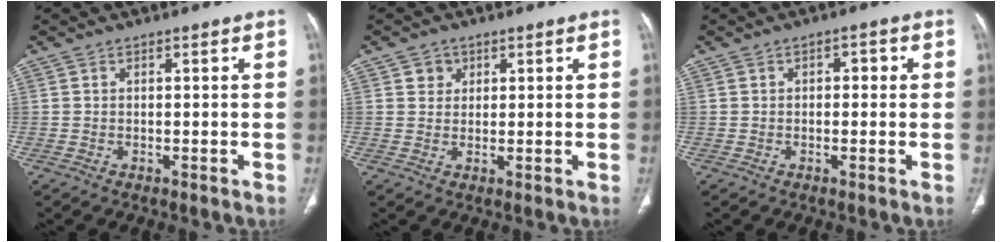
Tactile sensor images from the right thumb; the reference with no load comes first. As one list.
[{"total": 2.7, "force": [1.2, 2.3, 0.5], "torque": [0.007, -0.006, 0.016]}, {"total": 2.4, "force": [0.3, 1.5, 1.8], "torque": [-0.011, 0.005, -0.002]}]